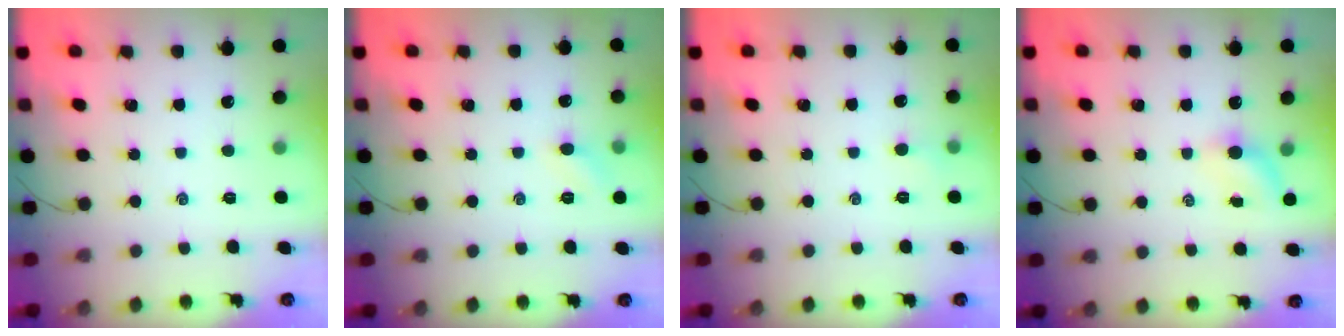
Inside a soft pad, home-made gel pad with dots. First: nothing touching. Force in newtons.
{"total": 4.8, "press": 4.5, "slide": 1.5}
{"total": 2.6, "press": 2.5, "slide": 0.8}
{"total": 5.4, "press": 5.2, "slide": 1.3}